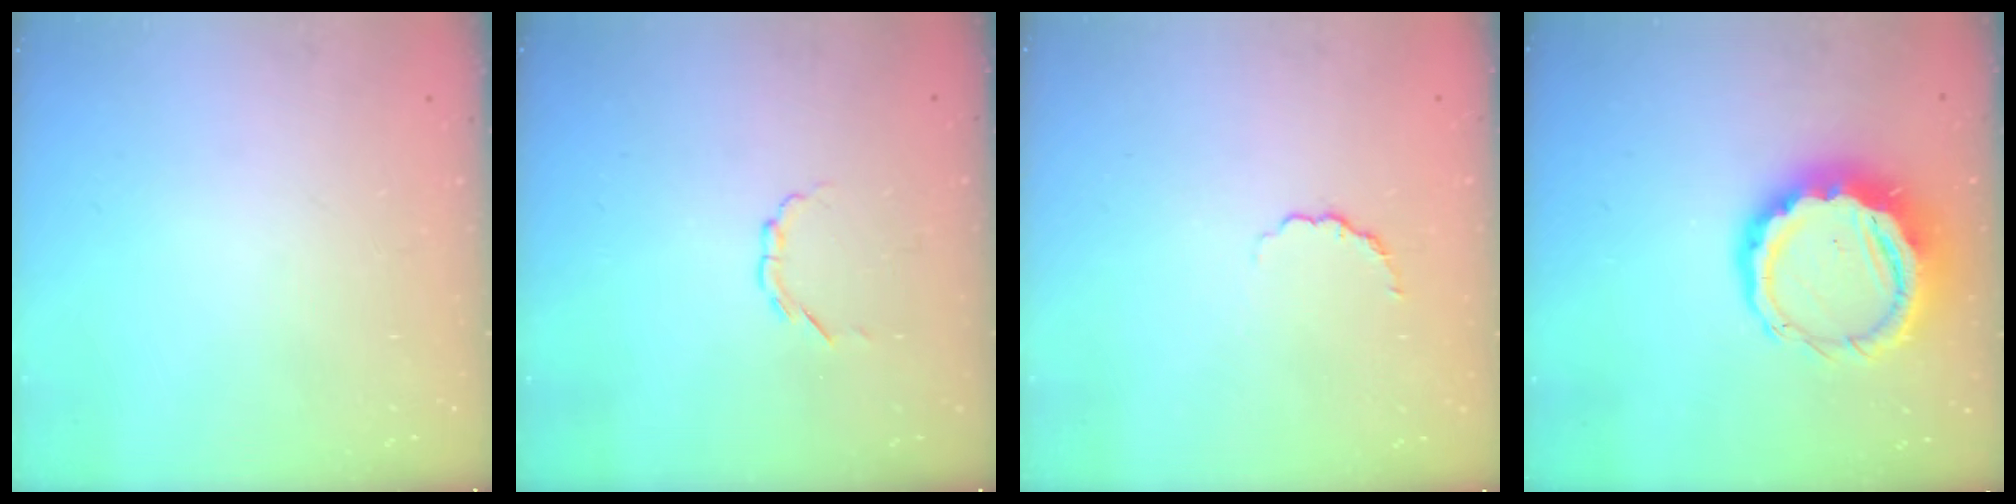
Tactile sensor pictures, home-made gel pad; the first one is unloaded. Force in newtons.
{"total": 2.3, "press": 2.2, "slide": 0.8}
{"total": 2.6, "press": 2.4, "slide": 1.0}
{"total": 11.8, "press": 11.6, "slide": 2.2}